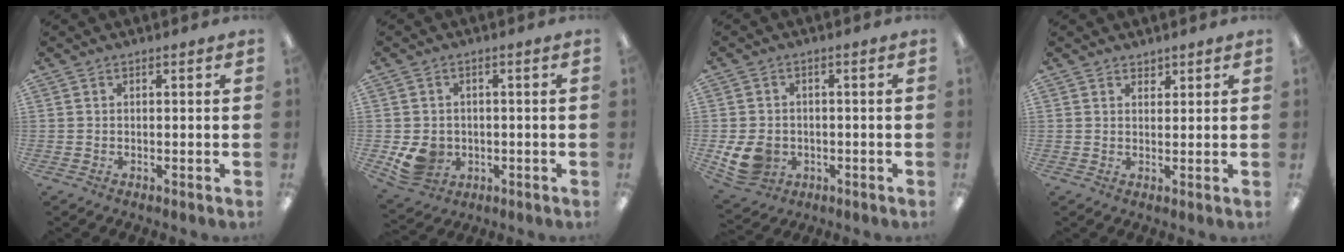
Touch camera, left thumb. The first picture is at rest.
{"total": 7.2, "force": [-1.3, 6.2, 3.3], "torque": [-0.064, 0.010, -0.019]}
{"total": 8.3, "force": [-1.9, 6.7, 4.4], "torque": [-0.090, 0.008, -0.033]}
{"total": 1.8, "force": [1.6, 0.9, 0.1], "torque": [0.007, -0.006, 0.029]}